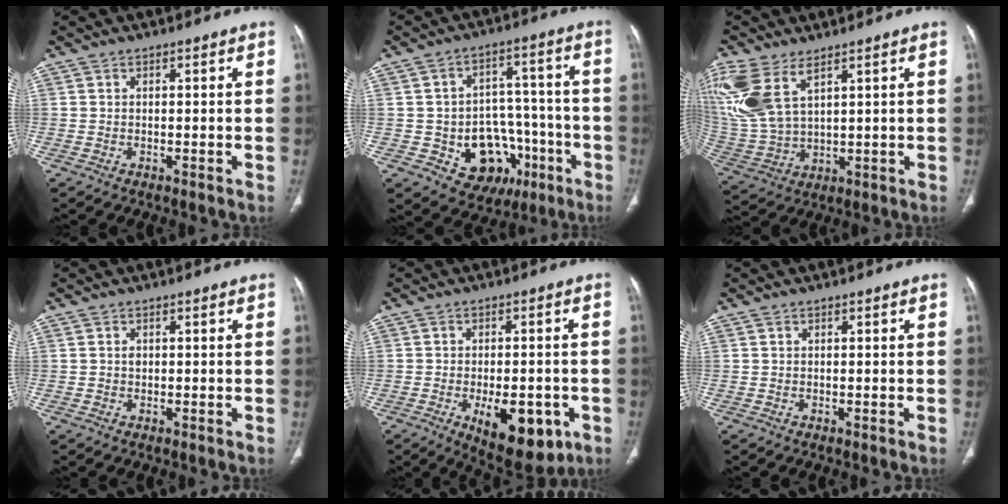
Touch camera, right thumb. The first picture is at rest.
{"total": 15.7, "force": [-5.6, 11.8, 8.7], "torque": [-0.074, 0.044, -0.063]}
{"total": 15.2, "force": [7.6, 7.7, 10.6], "torque": [-0.261, -0.020, 0.169]}
{"total": 0.8, "force": [0.1, 0.7, 0.4], "torque": [-0.005, 0.002, 0.002]}
{"total": 12.9, "force": [-4.8, 6.3, 10.3], "torque": [-0.122, 0.004, -0.054]}
{"total": 0.0}